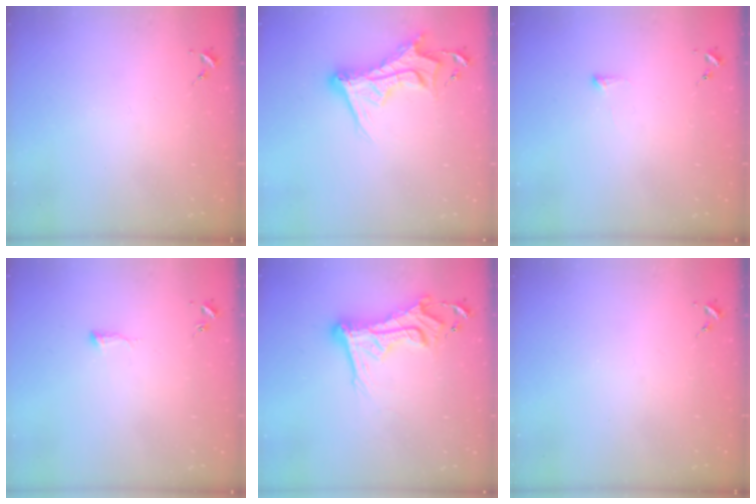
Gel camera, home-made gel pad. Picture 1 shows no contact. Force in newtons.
{"total": 16.2, "press": 16.1, "slide": 1.7}
{"total": 4.2, "press": 4.1, "slide": 1.0}
{"total": 6.0, "press": 6.0, "slide": 0.7}
{"total": 16.2, "press": 16.1, "slide": 1.6}
{"total": 0.0}